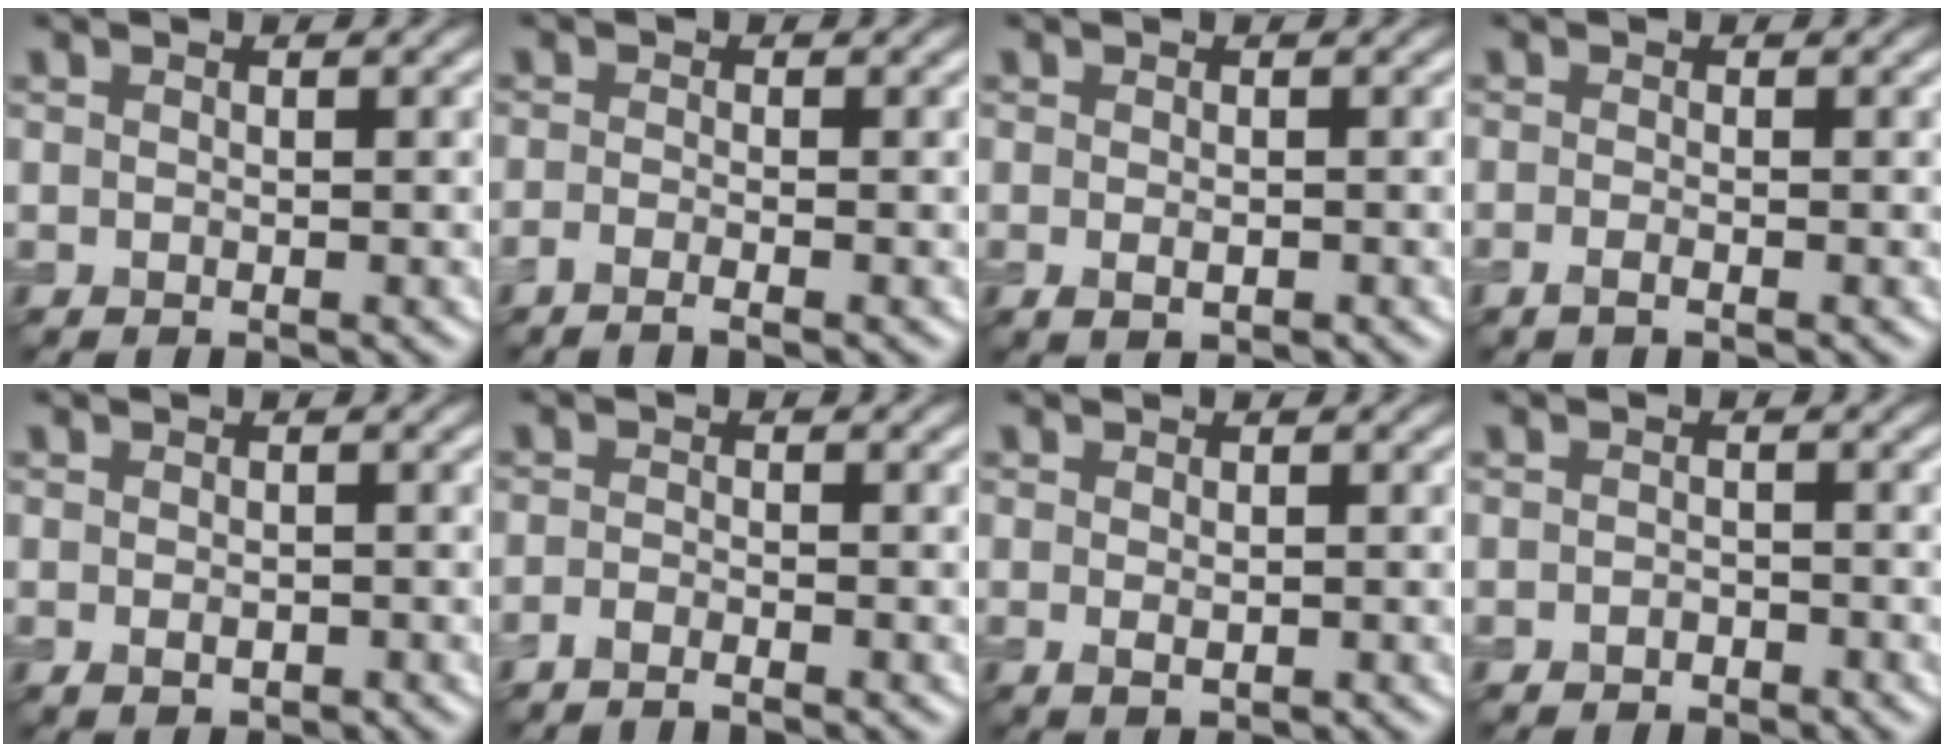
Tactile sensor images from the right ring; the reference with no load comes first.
{"total": 1.3, "force": [-1.1, -0.2, 0.7], "torque": [-0.017, -0.003, -0.024]}
{"total": 1.2, "force": [-0.2, 0.6, 0.9], "torque": [-0.014, -0.005, 0.000]}
{"total": 0.5, "force": [-0.2, -0.1, 0.4], "torque": [-0.010, -0.005, -0.007]}
{"total": 0.8, "force": [-0.2, 0.6, 0.5], "torque": [-0.009, -0.005, -0.001]}
{"total": 0.9, "force": [-0.8, -0.2, 0.1], "torque": [-0.003, -0.003, -0.021]}
{"total": 1.1, "force": [0.1, 0.4, 0.9], "torque": [-0.016, -0.006, 0.004]}
{"total": 0.7, "force": [-0.5, 0.4, -0.3], "torque": [0.008, 0.003, -0.012]}